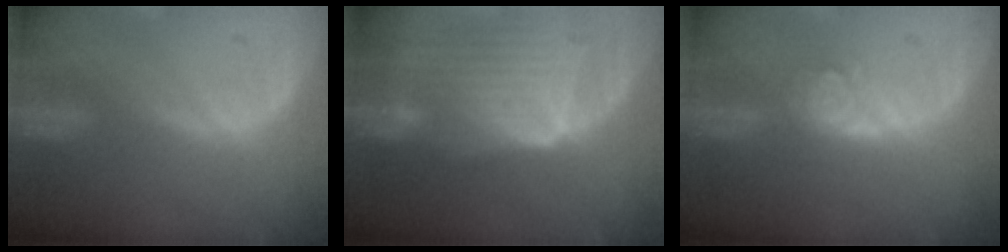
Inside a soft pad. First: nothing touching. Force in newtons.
{"total": 9.7, "press": 8.7, "slide": 4.1}
{"total": 4.2, "press": 3.8, "slide": 1.7}